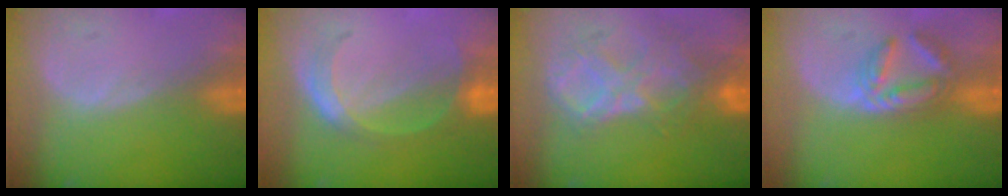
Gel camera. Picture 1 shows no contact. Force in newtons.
{"total": 4.6, "press": 4.5, "slide": 0.6}
{"total": 9.1, "press": 7.7, "slide": 4.8}
{"total": 6.0, "press": 5.3, "slide": 2.7}